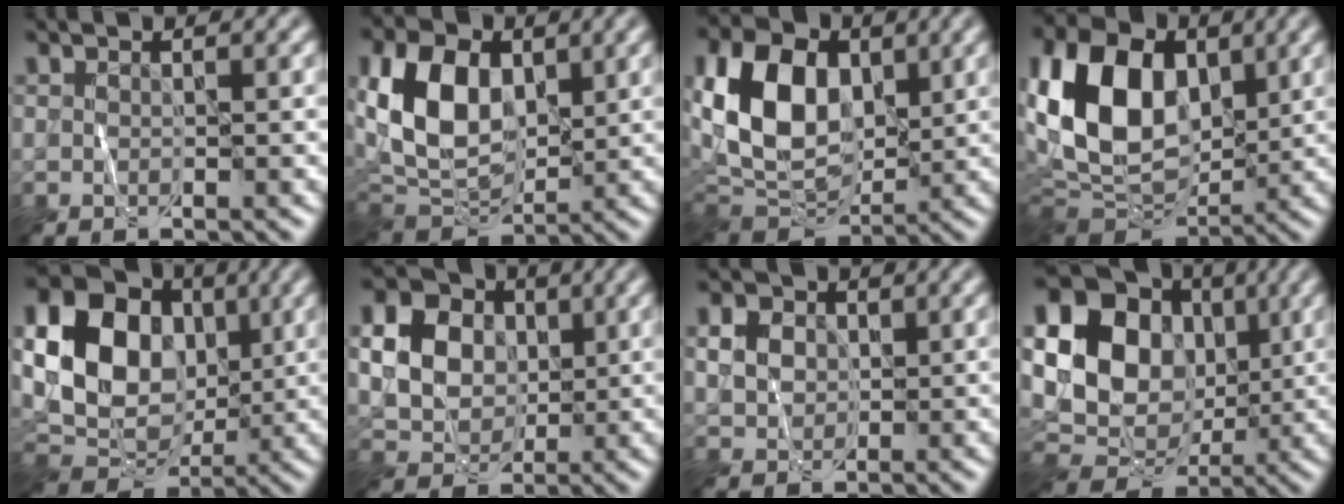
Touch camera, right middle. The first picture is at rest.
{"total": 9.1, "force": [1.7, 6.2, 6.4], "torque": [-0.146, 0.001, 0.028]}
{"total": 10.6, "force": [1.9, 7.3, 7.4], "torque": [-0.164, 0.004, 0.032]}
{"total": 13.2, "force": [2.6, 9.0, 9.3], "torque": [-0.193, 0.017, 0.037]}
{"total": 16.1, "force": [2.7, 12.9, 9.2], "torque": [-0.202, 0.031, 0.047]}
{"total": 12.7, "force": [3.0, 11.0, 5.6], "torque": [-0.144, 0.024, 0.058]}
{"total": 4.4, "force": [1.4, 3.5, 2.2], "torque": [-0.056, 0.011, 0.025]}
{"total": 18.7, "force": [4.1, 15.9, 9.1], "torque": [-0.215, 0.038, 0.062]}